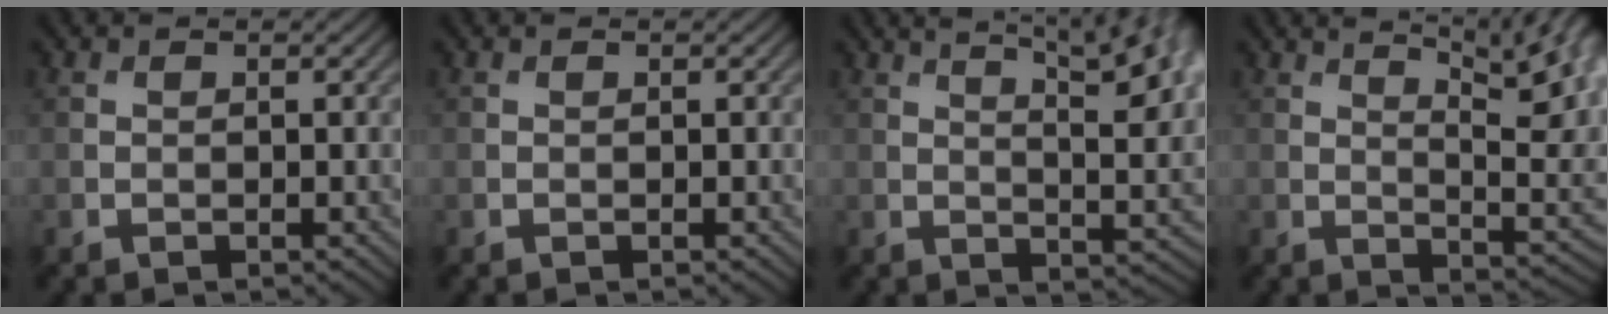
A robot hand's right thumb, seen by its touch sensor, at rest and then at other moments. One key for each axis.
{"total": 0.0}
{"total": 13.5, "fx": 6.4, "fy": 4.5, "fz": 11.0, "tx": -0.144, "ty": 0.030, "tz": 0.080}
{"total": 15.9, "fx": 7.3, "fy": 5.9, "fz": 12.9, "tx": -0.178, "ty": 0.040, "tz": 0.107}